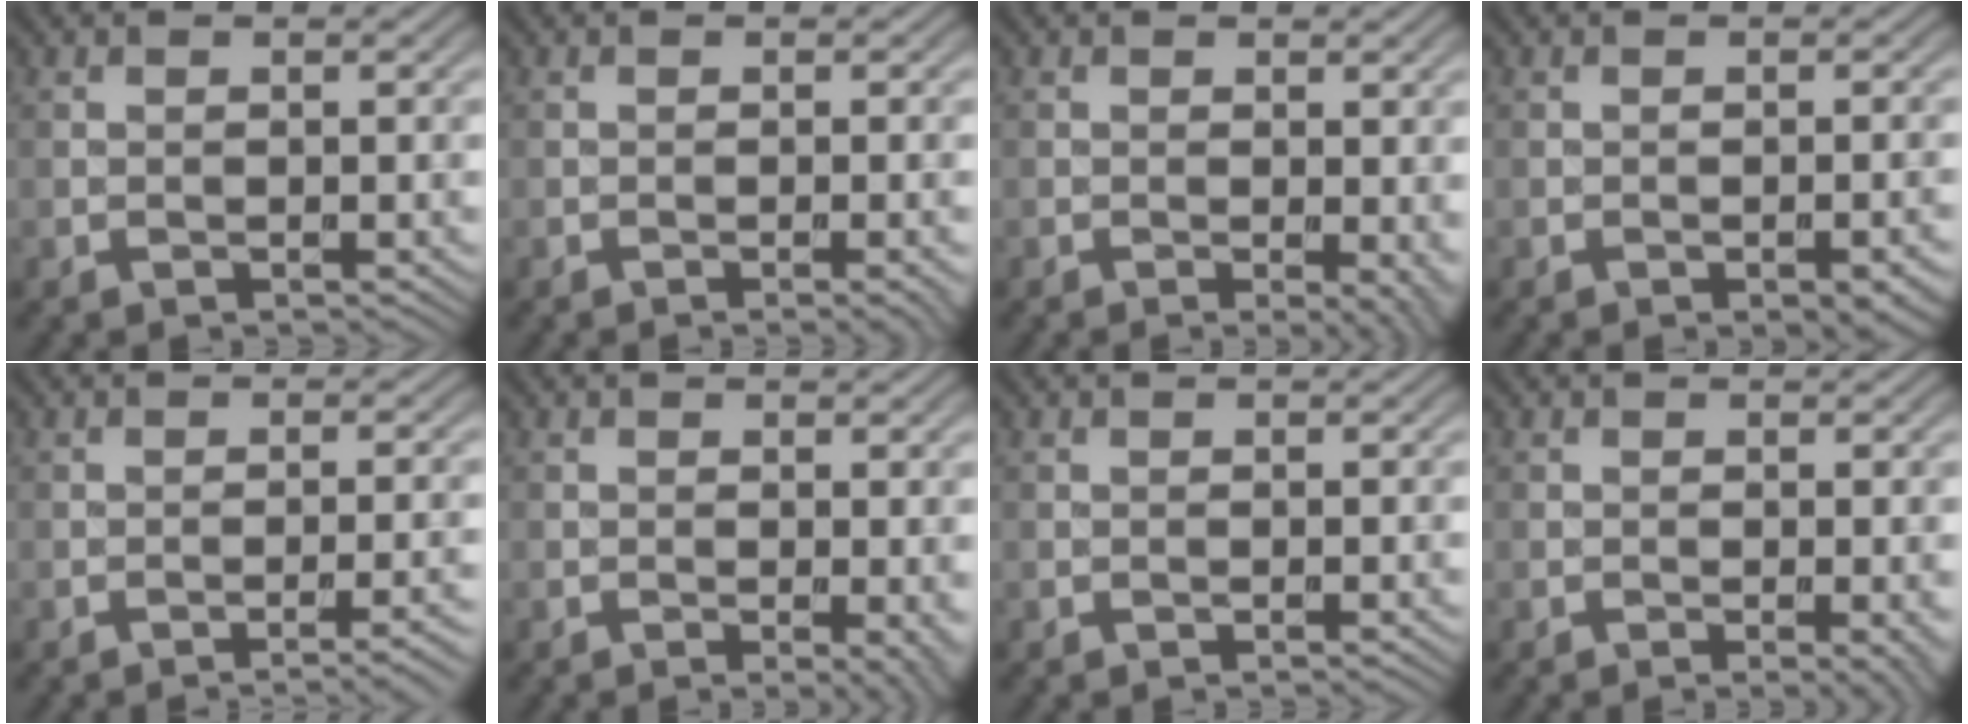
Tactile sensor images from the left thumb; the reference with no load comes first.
{"total": 1.8, "force": [-0.7, 0.2, 1.6], "torque": [-0.018, 0.003, -0.013]}
{"total": 3.0, "force": [-0.5, 0.7, 2.9], "torque": [-0.037, -0.006, -0.008]}
{"total": 3.2, "force": [-1.8, 0.9, 2.5], "torque": [-0.033, 0.001, -0.021]}
{"total": 3.7, "force": [-2.1, 0.6, 2.9], "torque": [-0.039, 0.012, -0.037]}
{"total": 2.4, "force": [-0.4, 0.4, 2.3], "torque": [-0.030, -0.007, -0.007]}
{"total": 0.0}
{"total": 1.9, "force": [-0.5, 0.2, 1.8], "torque": [-0.025, -0.002, -0.008]}